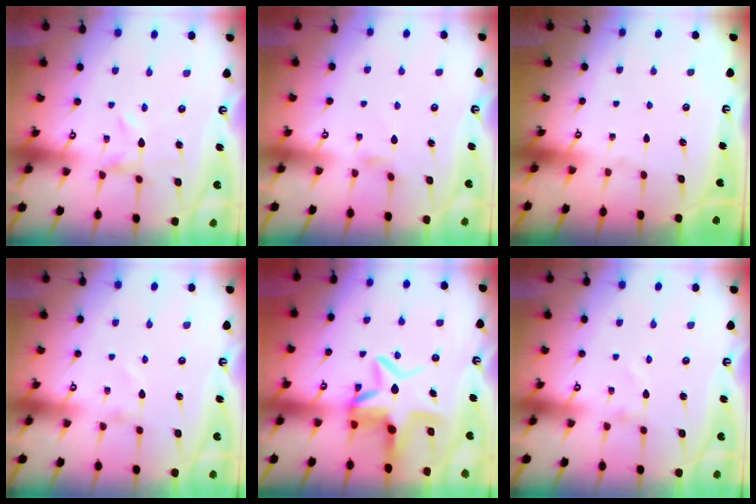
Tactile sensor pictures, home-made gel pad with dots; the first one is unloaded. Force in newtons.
{"total": 1.2, "press": 1.1, "slide": 0.3}
{"total": 0.0}
{"total": 1.0, "press": 1.0, "slide": 0.0}
{"total": 9.7, "press": 9.2, "slide": 2.8}
{"total": 1.0, "press": 1.0, "slide": 0.0}